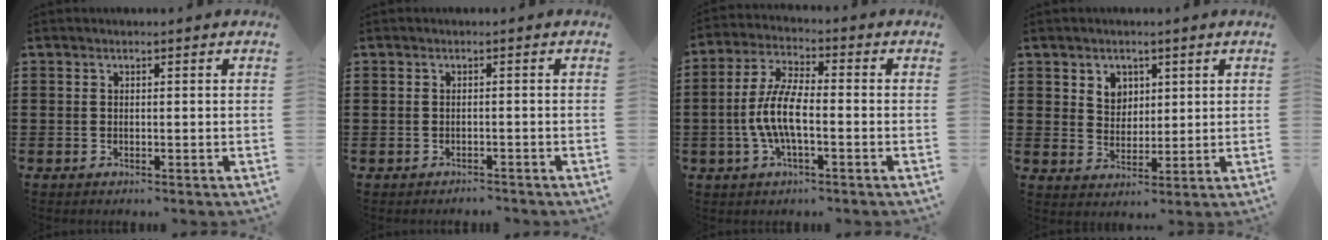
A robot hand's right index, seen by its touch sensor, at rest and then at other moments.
{"total": 0.9, "force": [-0.9, 0.2, -0.1], "torque": [-0.001, 0.004, -0.021]}
{"total": 7.8, "force": [-1.9, 2.5, 7.1], "torque": [-0.171, -0.014, -0.043]}
{"total": 3.9, "force": [2.1, 3.1, 1.3], "torque": [-0.039, 0.012, 0.037]}